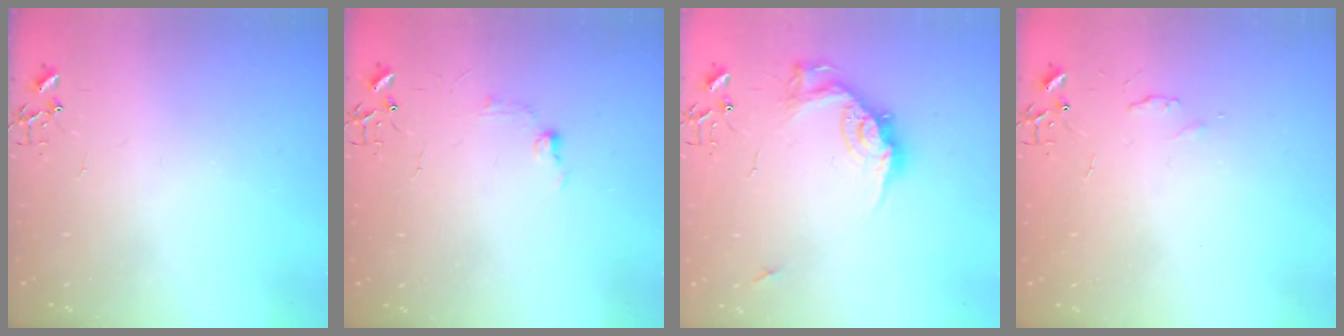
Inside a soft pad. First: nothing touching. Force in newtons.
{"total": 6.4, "press": 6.3, "slide": 0.9}
{"total": 14.5, "press": 14.5, "slide": 1.2}
{"total": 4.1, "press": 4.1, "slide": 0.7}